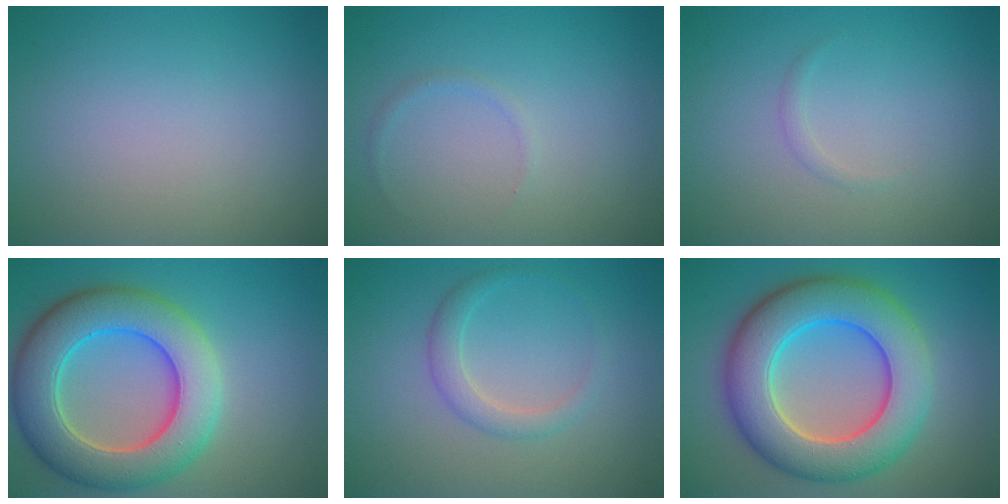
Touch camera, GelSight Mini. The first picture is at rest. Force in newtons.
{"total": 0.6, "press": 0.6, "slide": 0.0}
{"total": 0.6, "press": 0.6, "slide": 0.0}
{"total": 9.6, "press": 9.6, "slide": 0.5}
{"total": 2.1, "press": 2.1, "slide": 0.1}
{"total": 10.5, "press": 10.5, "slide": 0.3}